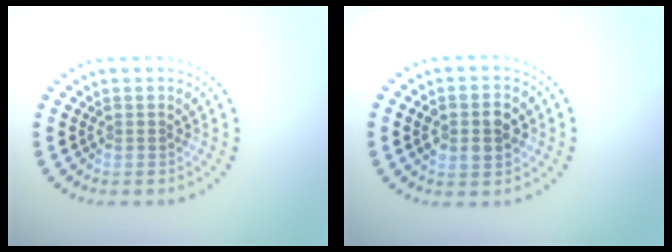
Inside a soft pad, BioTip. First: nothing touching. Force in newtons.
{"total": 3.7, "press": 3.7, "slide": 0.2}